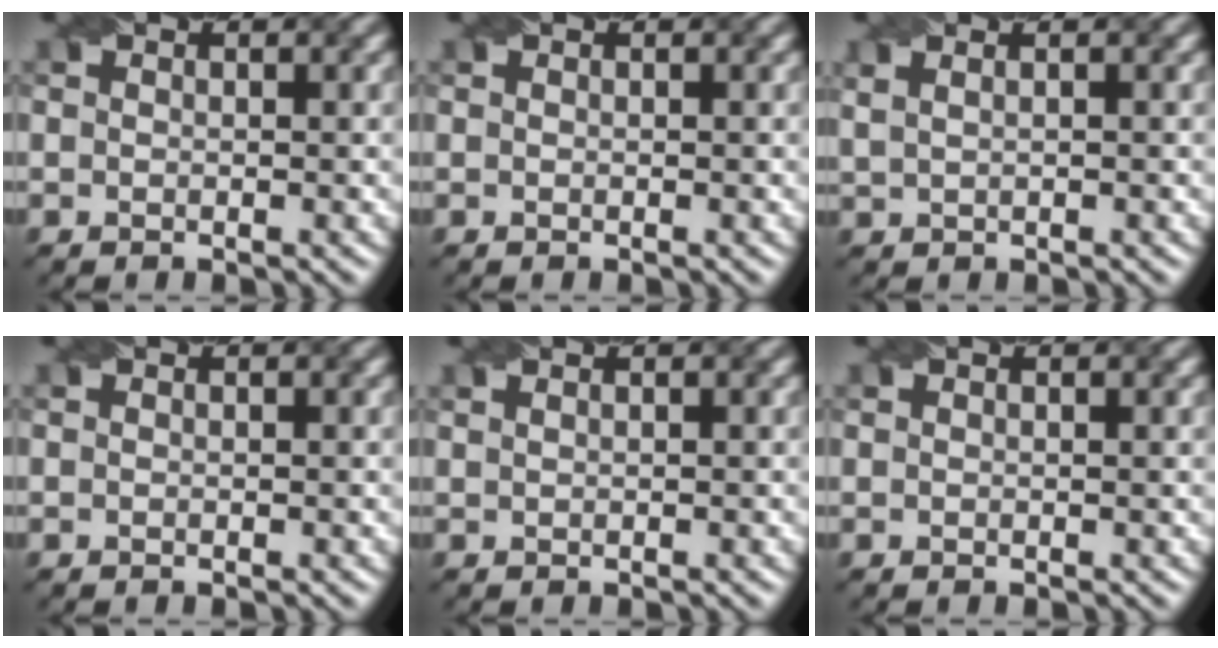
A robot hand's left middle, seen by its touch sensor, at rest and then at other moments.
{"total": 0.0}
{"total": 3.0, "force": [1.7, 1.6, 2.0], "torque": [-0.029, 0.021, 0.014]}
{"total": 0.0}
{"total": 1.5, "force": [1.0, 0.7, 0.8], "torque": [-0.008, 0.001, 0.001]}
{"total": 0.6, "force": [0.4, 0.1, 0.3], "torque": [-0.008, 0.001, 0.005]}